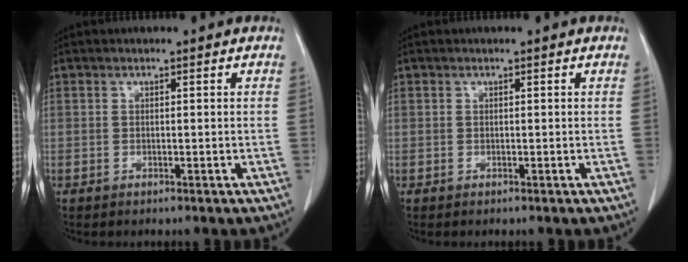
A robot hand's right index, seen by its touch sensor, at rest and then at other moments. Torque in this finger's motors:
{"motor_torque": [-0.11, 0.15, -0.38, -0.14]}